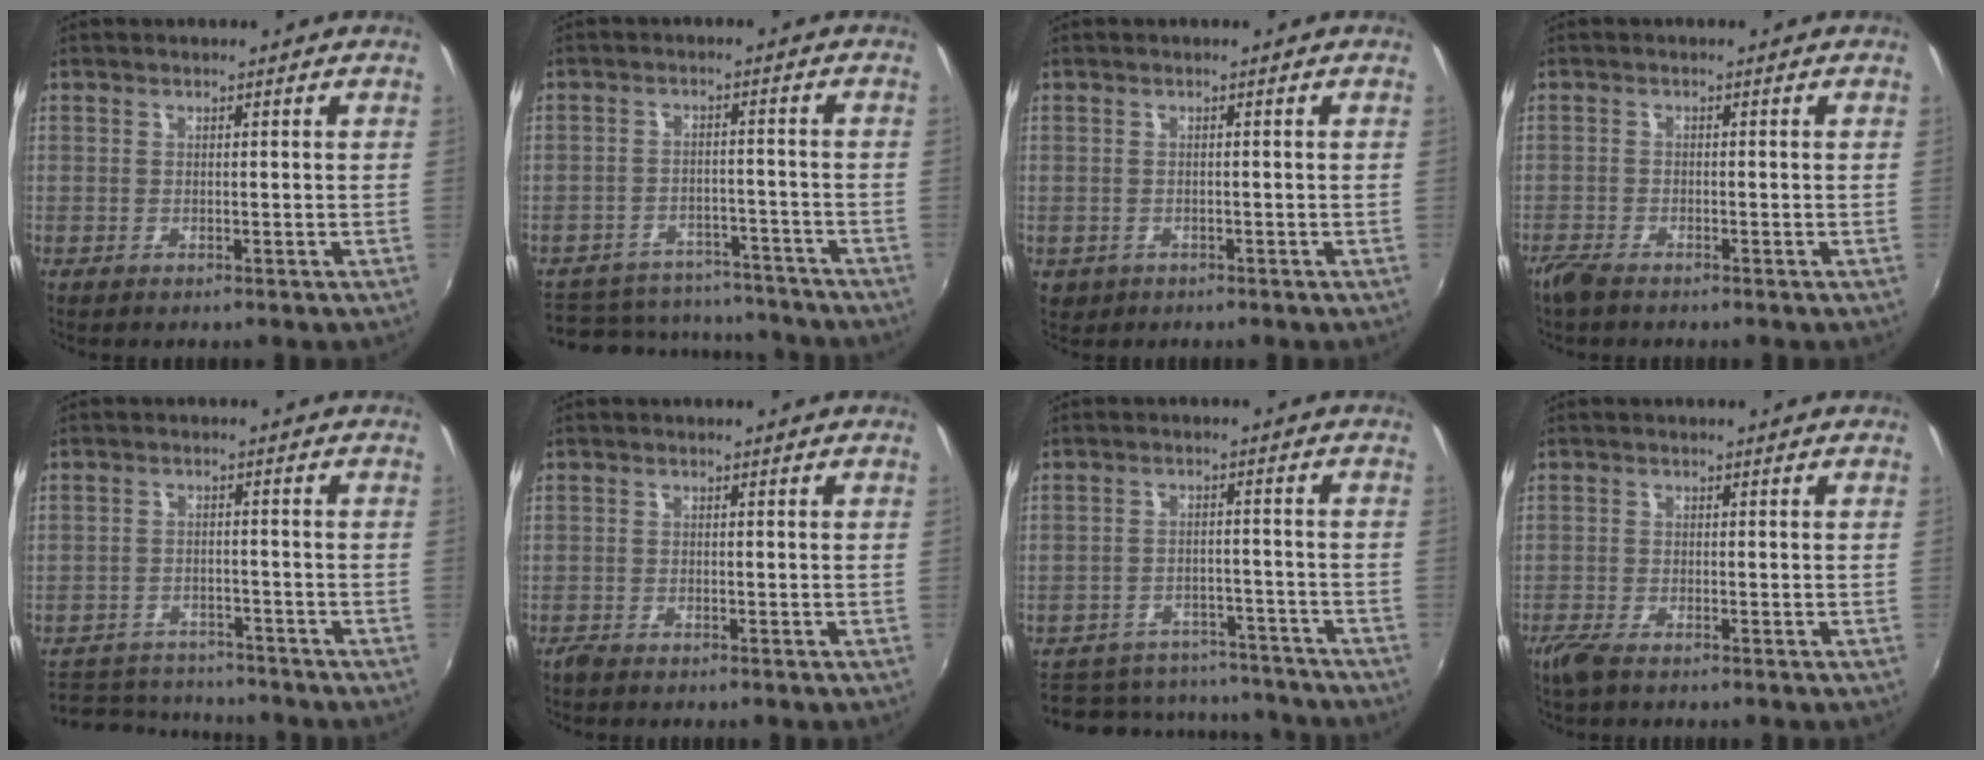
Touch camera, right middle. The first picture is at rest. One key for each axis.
{"total": 16.9, "fx": -14.0, "fy": 7.8, "fz": 5.6, "tx": -0.138, "ty": 0.026, "tz": -0.173}
{"total": 2.4, "fx": -0.8, "fy": 2.0, "fz": 1.0, "tx": -0.025, "ty": -0.003, "tz": -0.006}
{"total": 2.9, "fx": -2.5, "fy": 0.6, "fz": 1.4, "tx": -0.039, "ty": -0.010, "tz": -0.051}
{"total": 11.3, "fx": -10.1, "fy": 3.9, "fz": 2.9, "tx": -0.081, "ty": 0.015, "tz": -0.151}
{"total": 1.4, "fx": -1.3, "fy": 0.3, "fz": 0.3, "tx": -0.008, "ty": -0.006, "tz": -0.028}
{"total": 19.4, "fx": -16.3, "fy": 8.2, "fz": 6.7, "tx": -0.157, "ty": 0.022, "tz": -0.201}
{"total": 3.1, "fx": -2.4, "fy": 0.6, "fz": 1.9, "tx": -0.049, "ty": -0.010, "tz": -0.050}